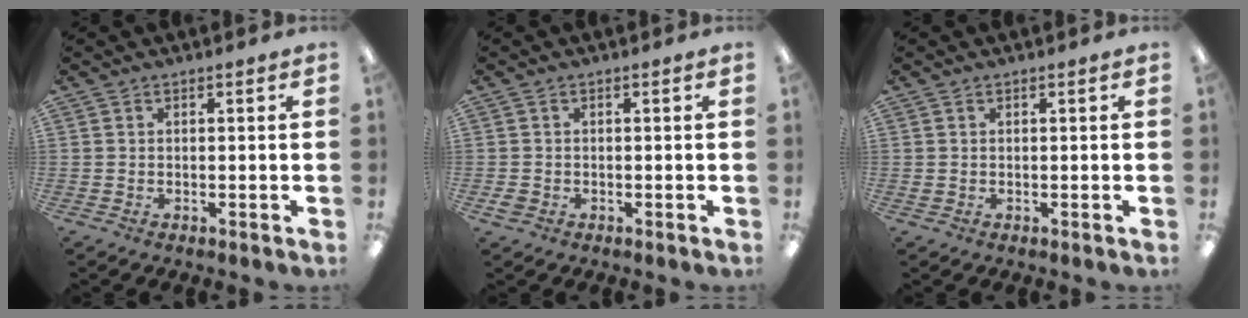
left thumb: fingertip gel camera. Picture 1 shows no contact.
{"total": 1.5, "force": [-0.4, 1.3, 0.7], "torque": [-0.011, 0.004, -0.009]}
{"total": 0.7, "force": [0.2, 0.5, 0.4], "torque": [-0.009, 0.004, 0.003]}